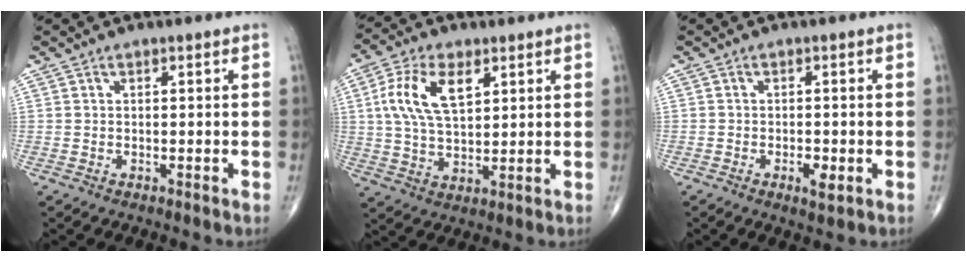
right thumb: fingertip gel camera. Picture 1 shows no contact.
{"total": 11.9, "force": [3.8, 6.2, 9.4], "torque": [-0.182, -0.001, 0.072]}
{"total": 2.9, "force": [-1.0, 1.2, 2.4], "torque": [-0.038, -0.002, -0.015]}